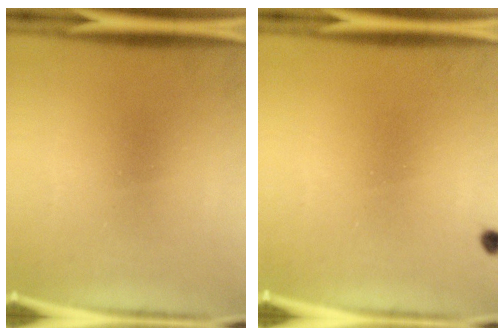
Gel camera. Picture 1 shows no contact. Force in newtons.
{"total": 0.8}